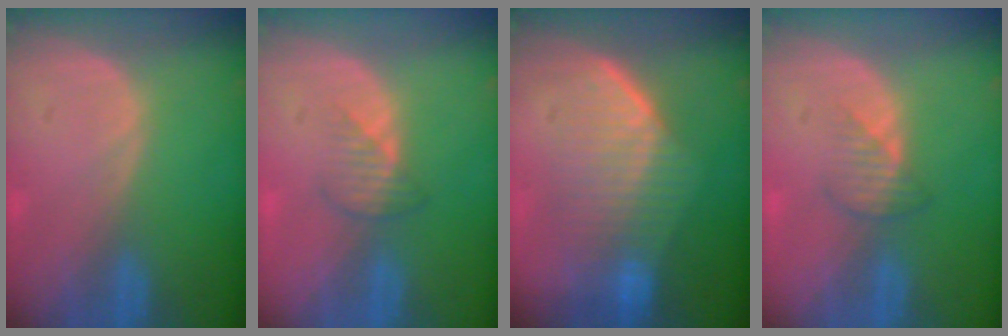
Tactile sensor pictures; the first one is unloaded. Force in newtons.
{"total": 2.5, "press": 2.5, "slide": 0.3}
{"total": 7.5, "press": 7.5, "slide": 0.4}
{"total": 2.5, "press": 2.5, "slide": 0.3}